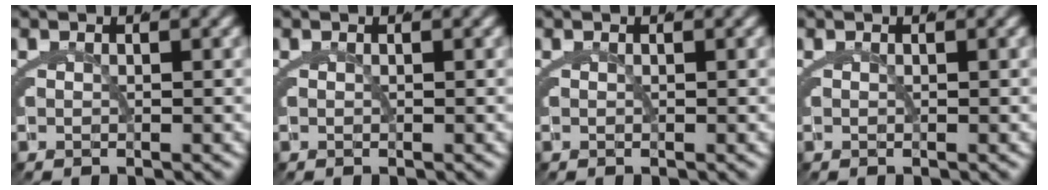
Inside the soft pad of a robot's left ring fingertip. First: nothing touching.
{"total": 0.0}
{"total": 0.0}
{"total": 0.0}